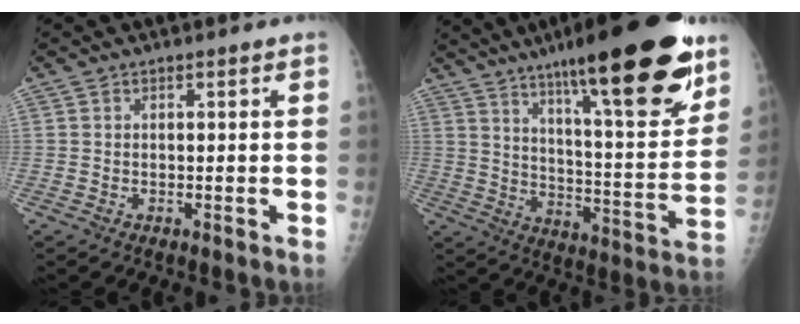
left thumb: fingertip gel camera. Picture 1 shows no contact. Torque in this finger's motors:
{"motor_torque": [2.96, 1.67, 1.81, -0.97, 0.45]}